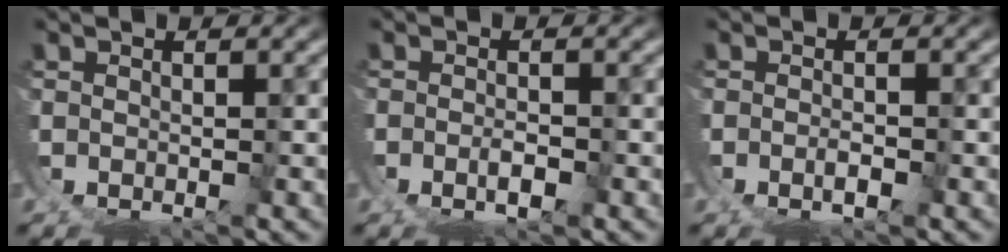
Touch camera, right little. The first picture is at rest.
{"total": 1.8, "force": [-0.9, -0.3, 1.6], "torque": [-0.022, -0.003, -0.015]}
{"total": 1.4, "force": [-0.7, -0.3, 1.2], "torque": [-0.018, -0.001, -0.012]}